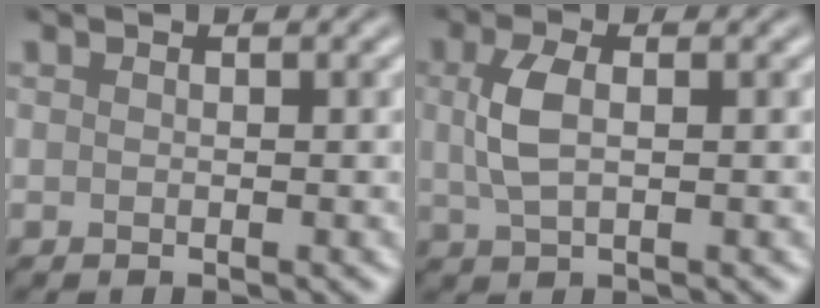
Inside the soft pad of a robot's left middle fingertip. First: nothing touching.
{"total": 3.1, "force": [0.6, 1.5, 2.6], "torque": [-0.063, 0.002, 0.010]}